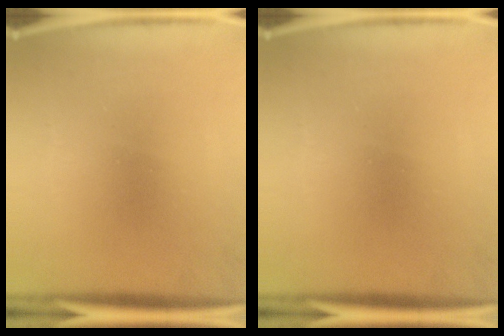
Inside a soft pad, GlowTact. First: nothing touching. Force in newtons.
{"total": 0.0}